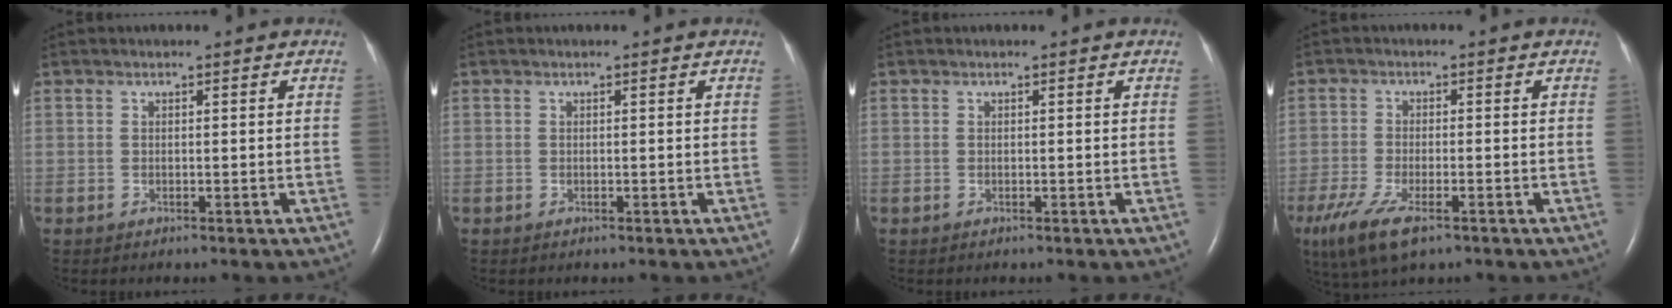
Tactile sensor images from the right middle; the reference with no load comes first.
{"total": 0.0}
{"total": 0.0}
{"total": 8.7, "force": [-5.3, 2.7, 6.3], "torque": [-0.124, -0.021, -0.091]}